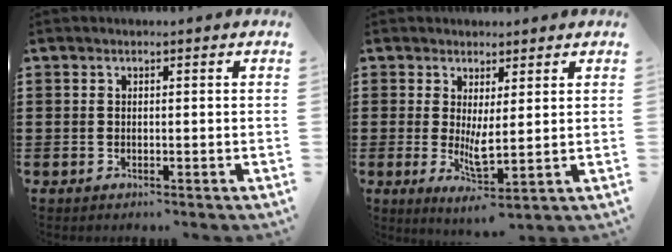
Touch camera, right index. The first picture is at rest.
{"total": 3.8, "force": [1.1, 0.5, 3.6], "torque": [-0.064, -0.012, 0.019]}